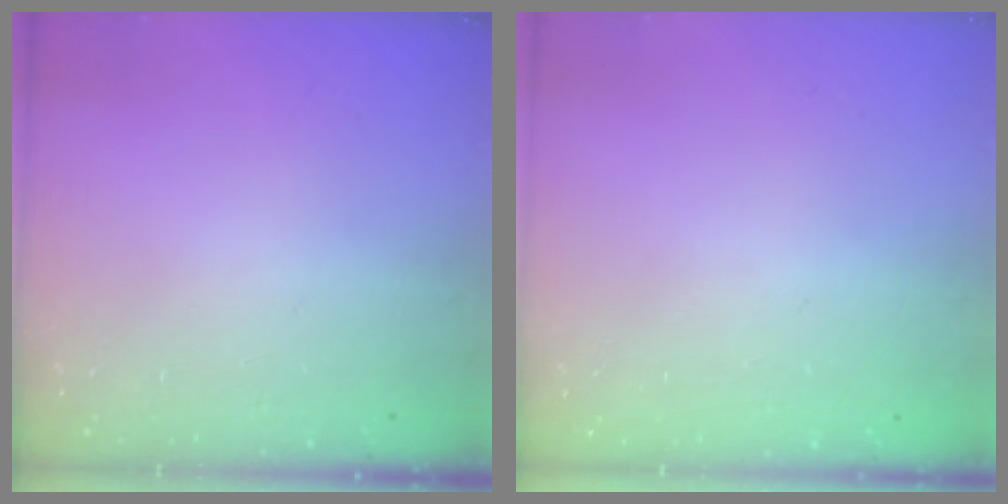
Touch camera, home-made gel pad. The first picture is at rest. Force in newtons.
{"total": 0.0}